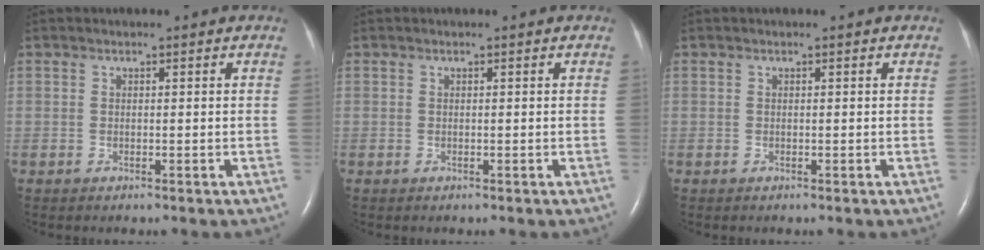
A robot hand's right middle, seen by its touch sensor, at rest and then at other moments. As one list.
[{"total": 0.0}, {"total": 0.0}]